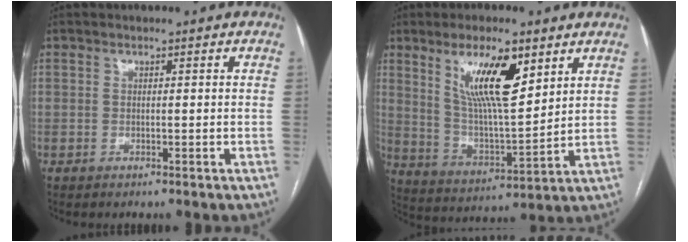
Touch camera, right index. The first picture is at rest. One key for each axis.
{"total": 12.9, "fx": 6.6, "fy": 3.0, "fz": 10.8, "tx": -0.198, "ty": -0.001, "tz": 0.126}